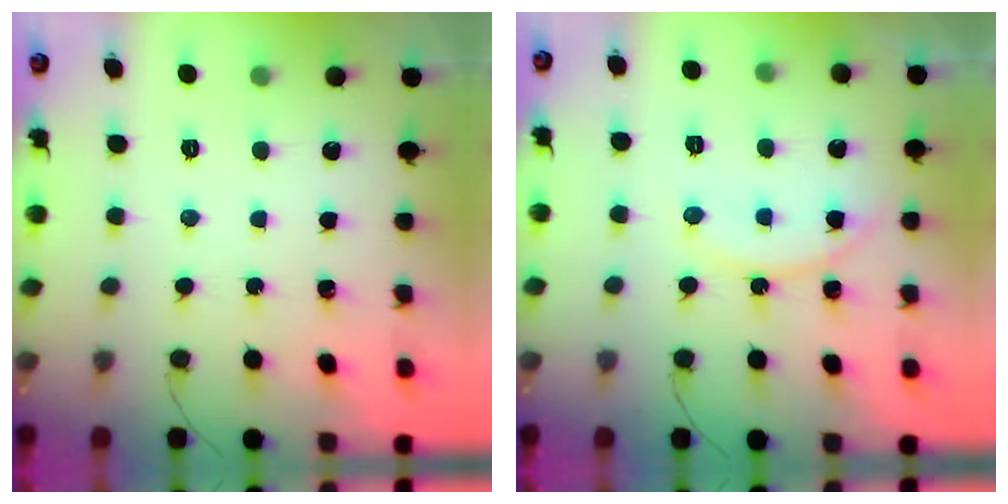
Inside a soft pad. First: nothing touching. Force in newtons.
{"total": 10.1, "press": 10.1, "slide": 0.2}